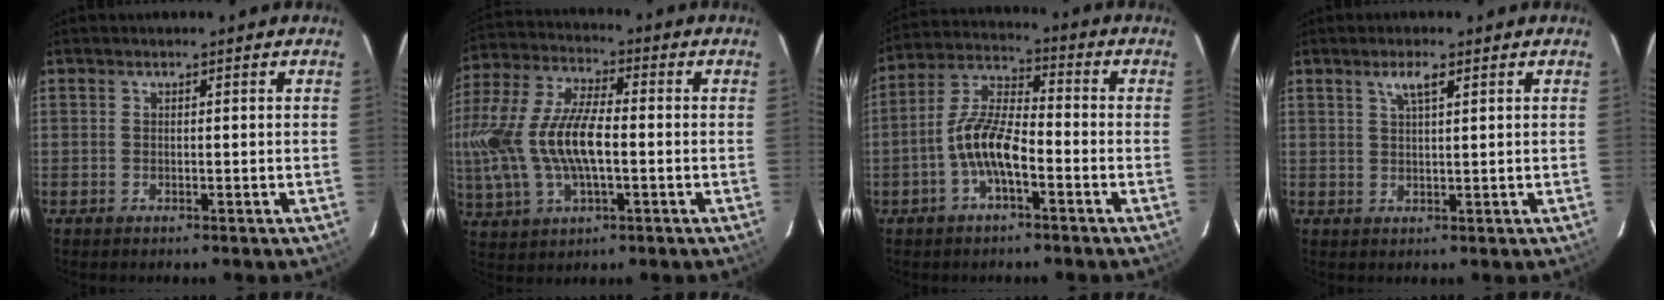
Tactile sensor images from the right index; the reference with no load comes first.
{"total": 18.1, "force": [-1.7, 8.1, 16.1], "torque": [-0.347, 0.003, -0.027]}
{"total": 9.3, "force": [-3.6, 3.1, 8.0], "torque": [-0.175, 0.012, -0.071]}
{"total": 2.9, "force": [1.6, 0.5, 2.3], "torque": [-0.042, 0.005, 0.030]}